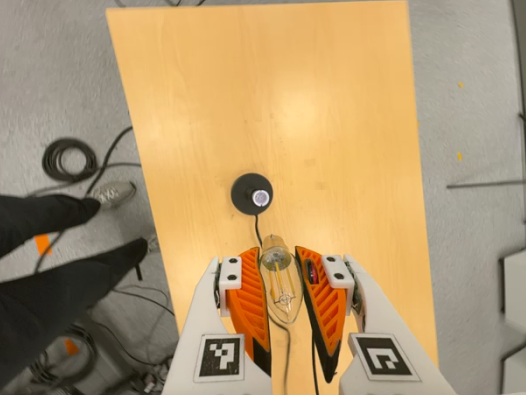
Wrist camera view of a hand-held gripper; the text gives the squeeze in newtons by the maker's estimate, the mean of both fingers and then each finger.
{"total": 21.1, "left": 22.5, "right": 19.6}